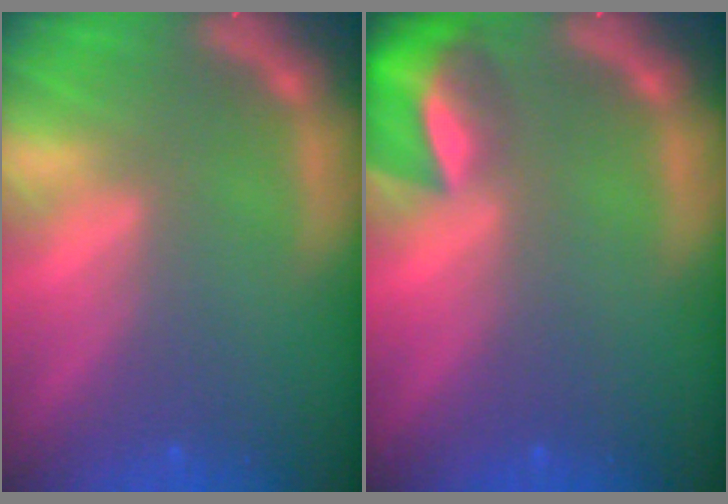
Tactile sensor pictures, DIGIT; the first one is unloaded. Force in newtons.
{"total": 6.0}